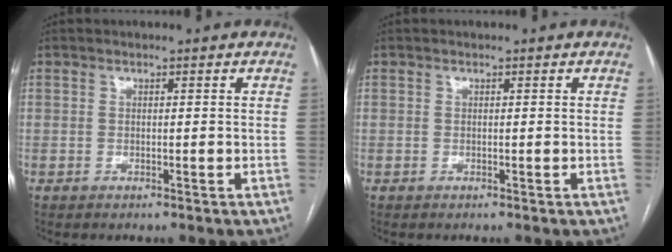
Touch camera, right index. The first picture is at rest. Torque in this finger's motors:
{"motor_torque": [0.01, -0.01, 0.00, 0.00]}